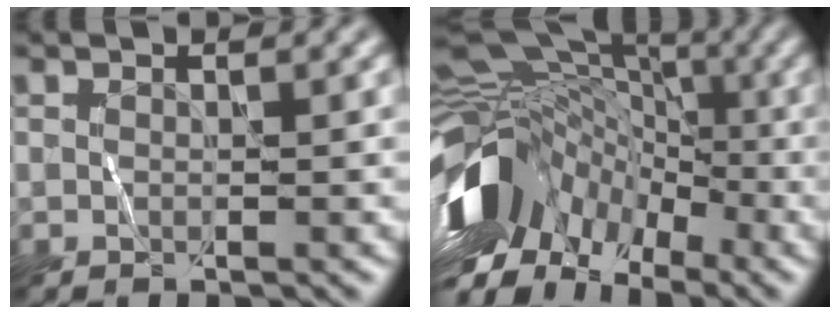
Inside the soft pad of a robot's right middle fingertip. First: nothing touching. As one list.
[{"total": 13.3, "force": [-4.2, 9.3, 8.5], "torque": [-0.167, 0.010, -0.082]}]